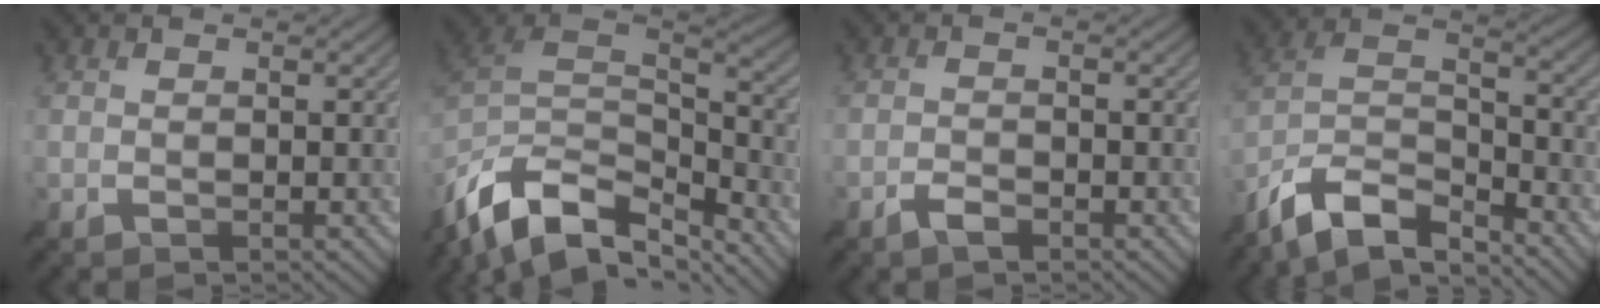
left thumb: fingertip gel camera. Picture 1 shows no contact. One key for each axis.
{"total": 14.8, "fx": -9.9, "fy": 7.1, "fz": 8.4, "tx": -0.233, "ty": -0.017, "tz": -0.166}
{"total": 1.8, "fx": -1.4, "fy": 0.5, "fz": 0.9, "tx": -0.018, "ty": 0.001, "tz": -0.030}
{"total": 11.1, "fx": -9.2, "fy": 3.2, "fz": 5.5, "tx": -0.107, "ty": 0.005, "tz": -0.191}